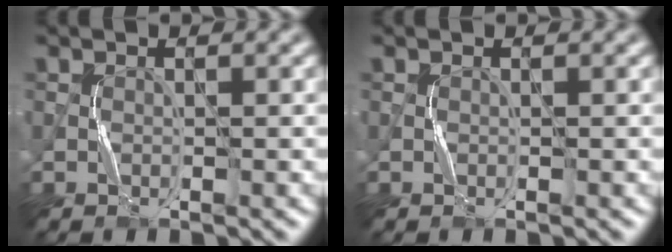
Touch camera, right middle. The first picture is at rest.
{"total": 0.0}